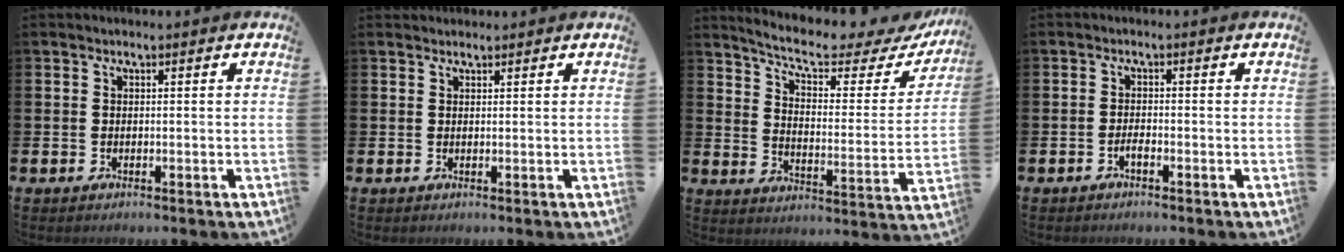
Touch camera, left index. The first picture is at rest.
{"total": 1.1, "force": [1.0, 0.4, 0.0], "torque": [0.008, 0.000, 0.018]}
{"total": 7.3, "force": [6.3, 1.4, 3.5], "torque": [-0.085, -0.048, 0.100]}
{"total": 1.1, "force": [-0.8, 0.2, 0.7], "torque": [-0.023, -0.001, -0.013]}